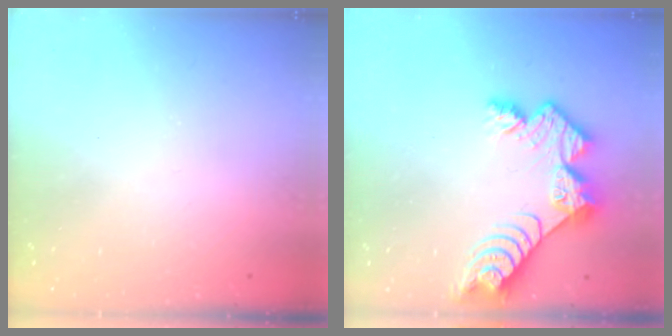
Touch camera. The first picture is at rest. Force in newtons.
{"total": 11.0, "press": 11.0, "slide": 0.9}